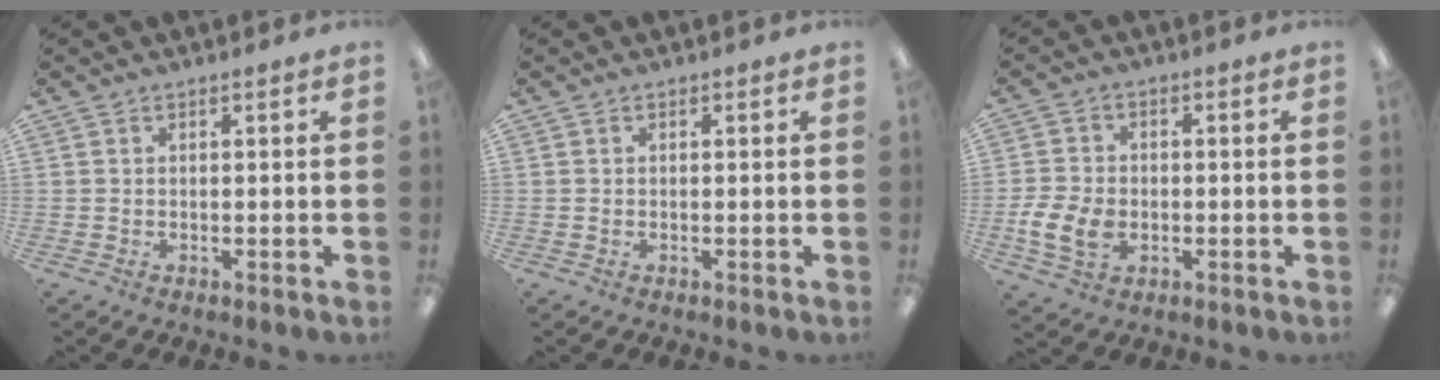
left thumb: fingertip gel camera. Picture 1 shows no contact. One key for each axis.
{"total": 0.0}
{"total": 8.0, "fx": -2.1, "fy": 6.0, "fz": 4.9, "tx": -0.112, "ty": 0.007, "tz": -0.035}